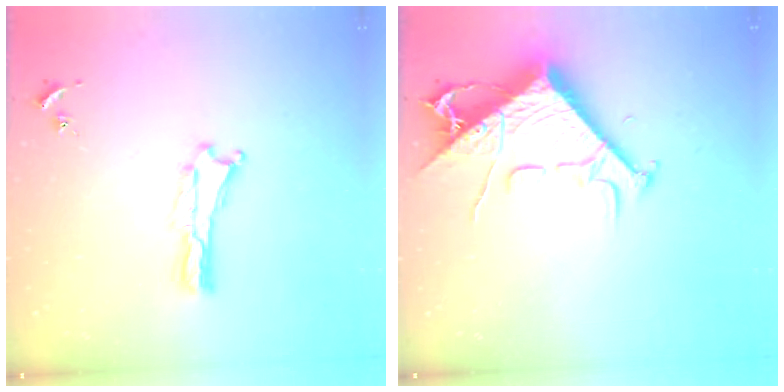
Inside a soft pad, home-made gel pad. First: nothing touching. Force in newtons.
{"total": 12.9, "press": 12.8, "slide": 1.4}